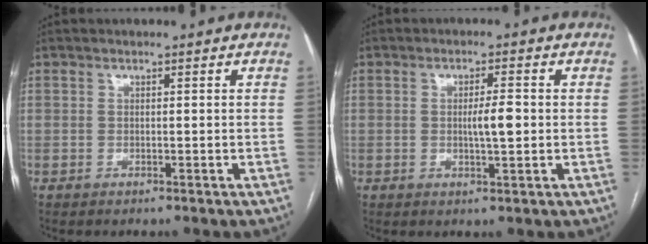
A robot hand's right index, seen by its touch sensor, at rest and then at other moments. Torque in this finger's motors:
{"motor_torque": [0.06, 0.00, 0.09, 0.03]}